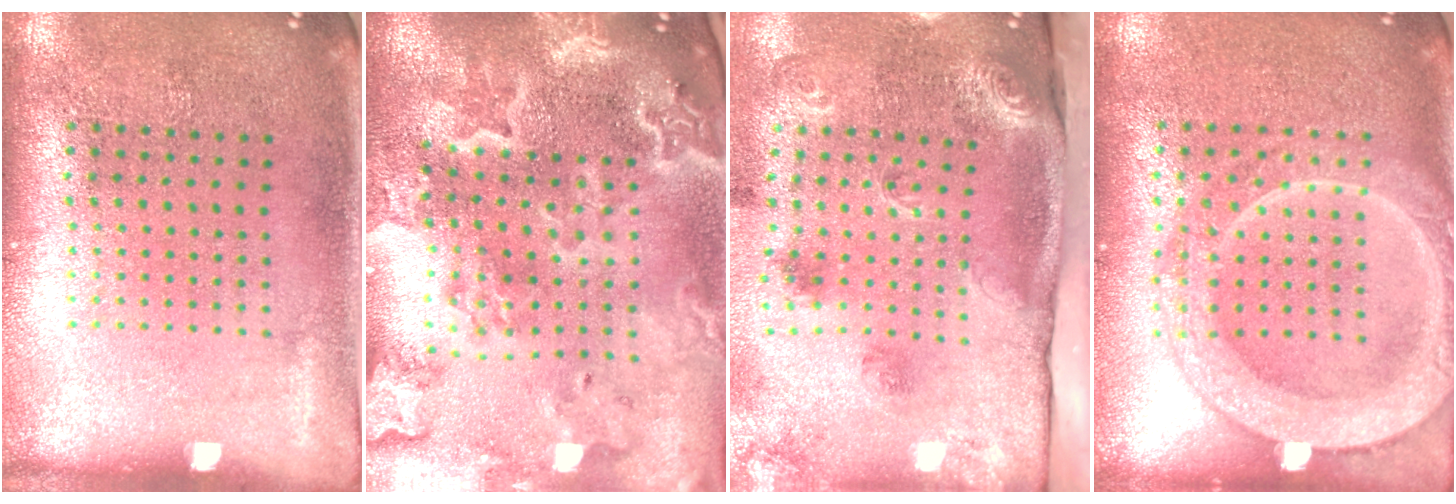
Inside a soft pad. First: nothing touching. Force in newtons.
{"total": 4.4, "press": 3.6, "slide": 2.6}
{"total": 2.7, "press": 1.9, "slide": 1.8}
{"total": 2.7, "press": 2.7, "slide": 0.3}